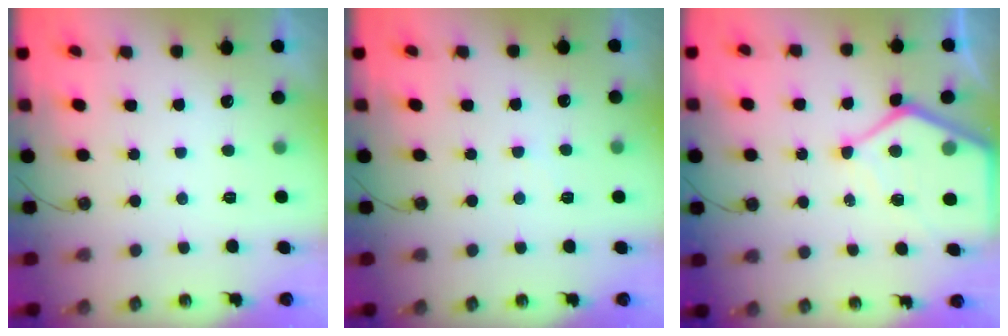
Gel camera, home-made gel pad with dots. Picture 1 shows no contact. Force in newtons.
{"total": 4.2, "press": 4.2, "slide": 0.7}
{"total": 12.0, "press": 11.9, "slide": 1.0}